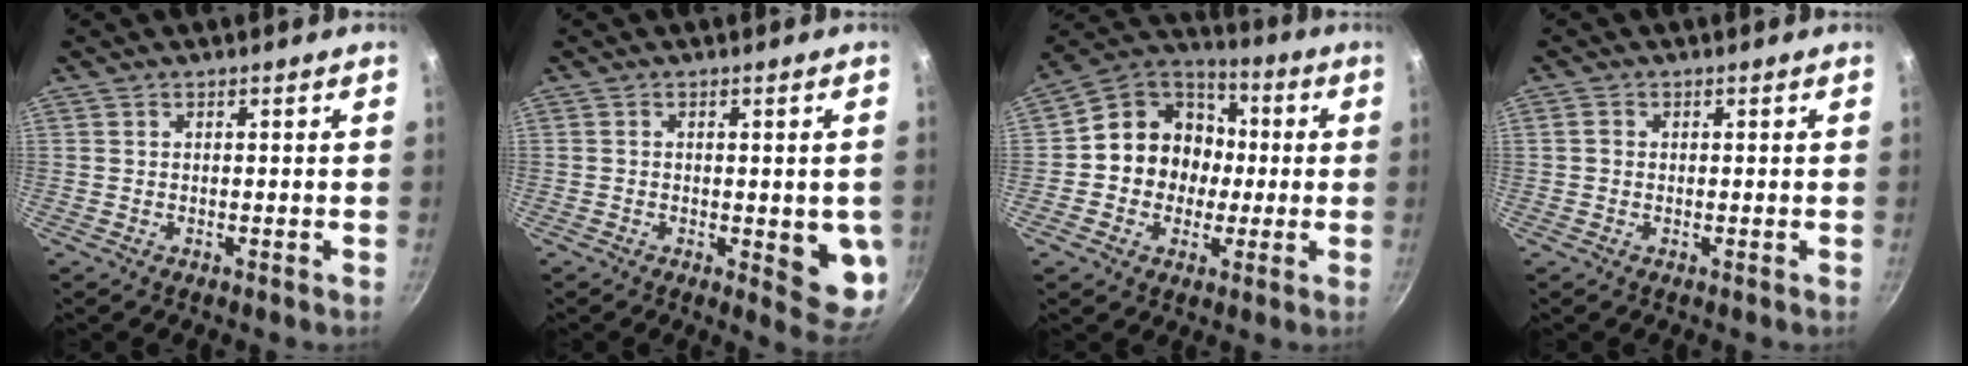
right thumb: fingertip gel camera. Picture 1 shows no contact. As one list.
[{"total": 8.2, "force": [-1.1, 3.1, 7.5], "torque": [-0.068, -0.013, -0.011]}, {"total": 14.6, "force": [-0.3, 13.0, 6.7], "torque": [-0.067, 0.031, -0.020]}, {"total": 1.2, "force": [0.0, 1.1, 0.5], "torque": [-0.010, 0.005, -0.002]}]